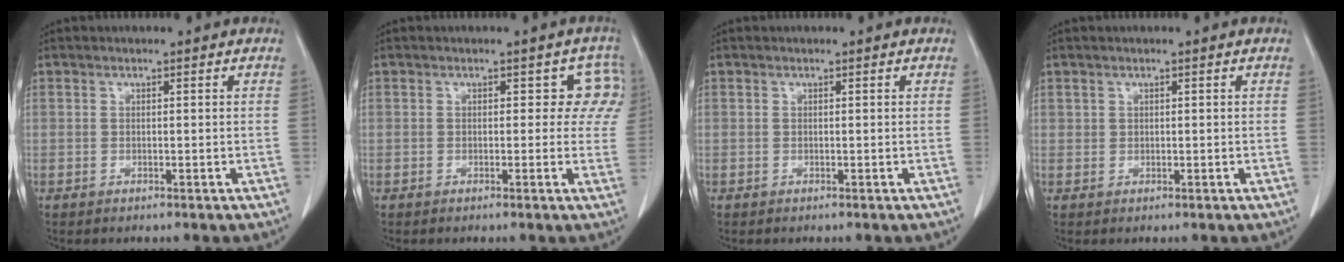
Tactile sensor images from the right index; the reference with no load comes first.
{"total": 4.0, "force": [1.1, 2.8, 2.6], "torque": [0.005, 0.016, 0.000]}
{"total": 0.0}
{"total": 0.6, "force": [0.3, 0.5, 0.0], "torque": [0.006, 0.002, 0.004]}